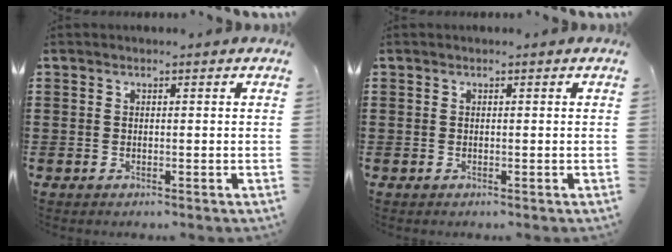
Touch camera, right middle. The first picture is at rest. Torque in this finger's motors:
{"motor_torque": [0.00, 0.00, 0.00, 0.00]}